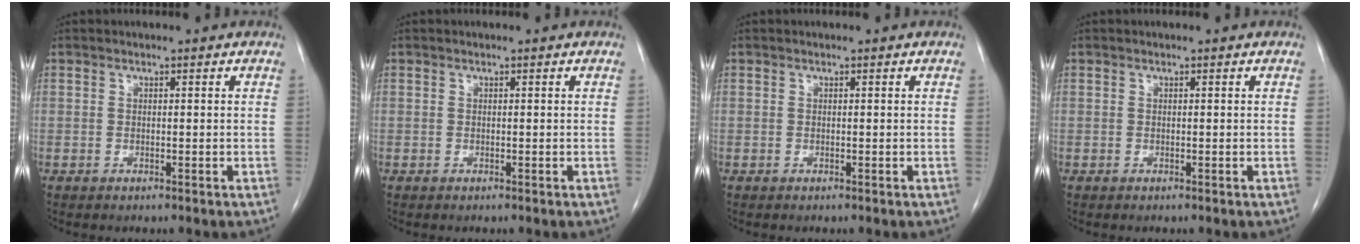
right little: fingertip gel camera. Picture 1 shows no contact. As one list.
[{"total": 0.0}, {"total": 0.0}, {"total": 0.0}]